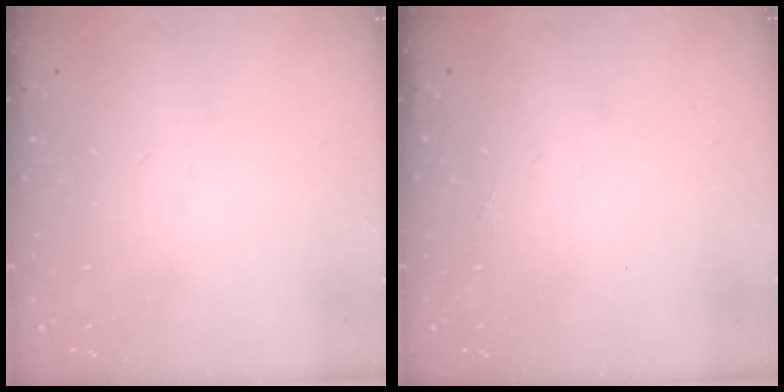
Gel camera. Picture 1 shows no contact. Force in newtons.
{"total": 0.0}